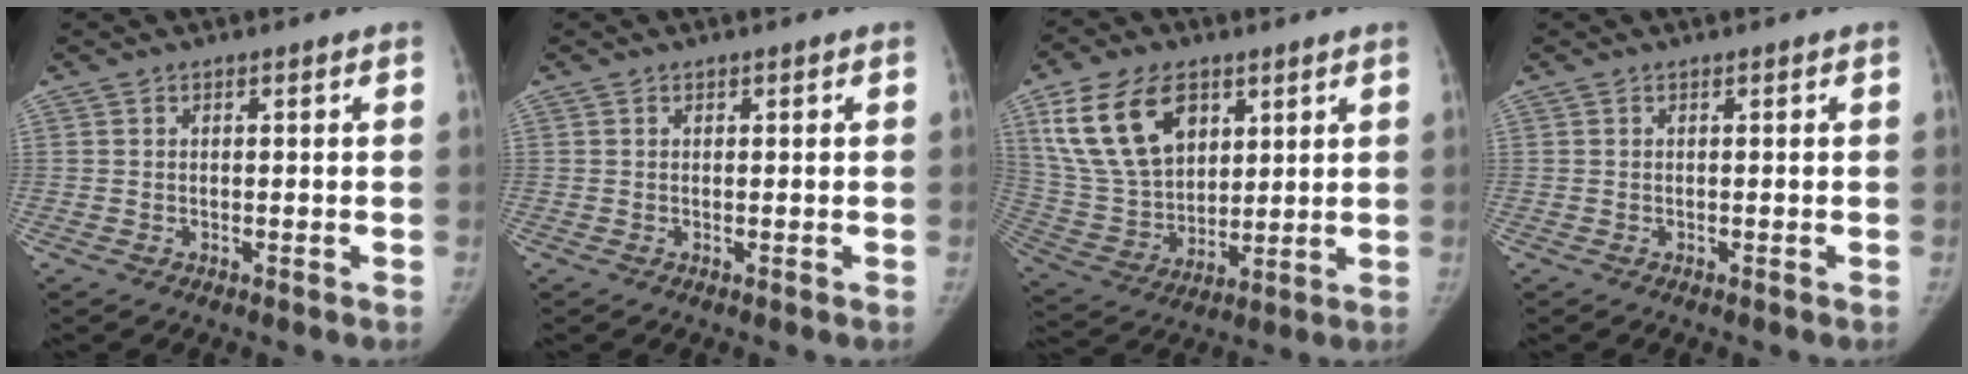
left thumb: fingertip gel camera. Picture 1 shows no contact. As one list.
[{"total": 0.0}, {"total": 18.1, "force": [8.3, 11.4, 11.3], "torque": [-0.185, -0.025, 0.170]}, {"total": 0.0}]